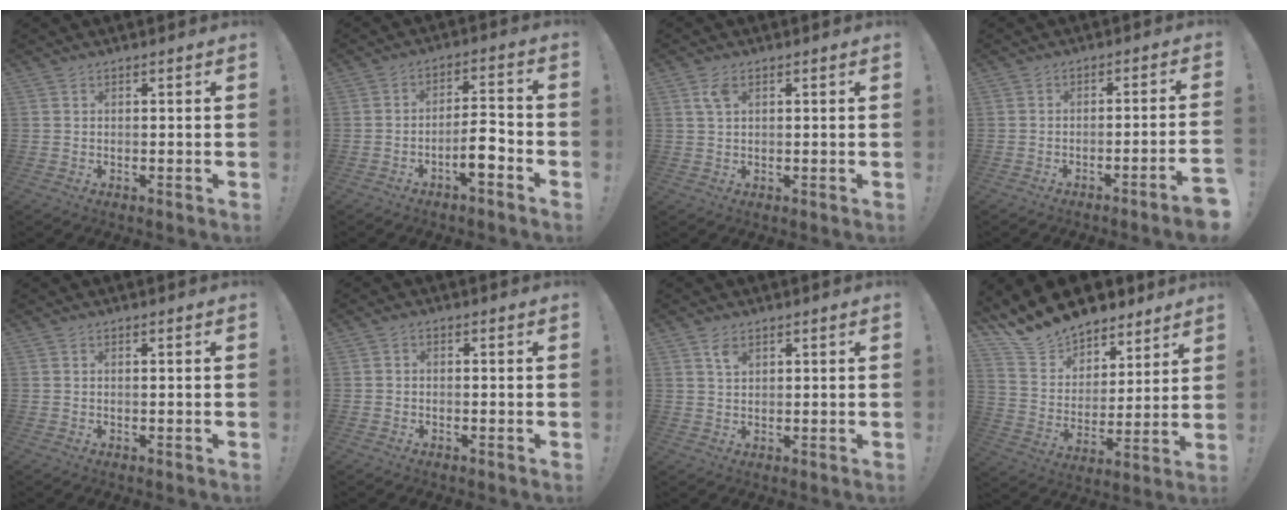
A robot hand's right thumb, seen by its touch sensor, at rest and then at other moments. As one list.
[{"total": 8.1, "force": [-4.5, 2.0, 6.4], "torque": [-0.103, 0.021, -0.078]}, {"total": 3.7, "force": [1.6, 1.7, 2.9], "torque": [-0.059, 0.003, 0.030]}, {"total": 5.2, "force": [-3.2, -0.5, 4.1], "torque": [-0.066, 0.006, -0.051]}, {"total": 0.0}, {"total": 1.1, "force": [-0.8, 0.6, 0.6], "torque": [-0.017, 0.006, -0.013]}, {"total": 3.2, "force": [2.0, 1.6, 2.0], "torque": [-0.024, -0.010, 0.032]}, {"total": 13.5, "force": [12.2, 5.4, 1.8], "torque": [-0.062, -0.103, 0.226]}]